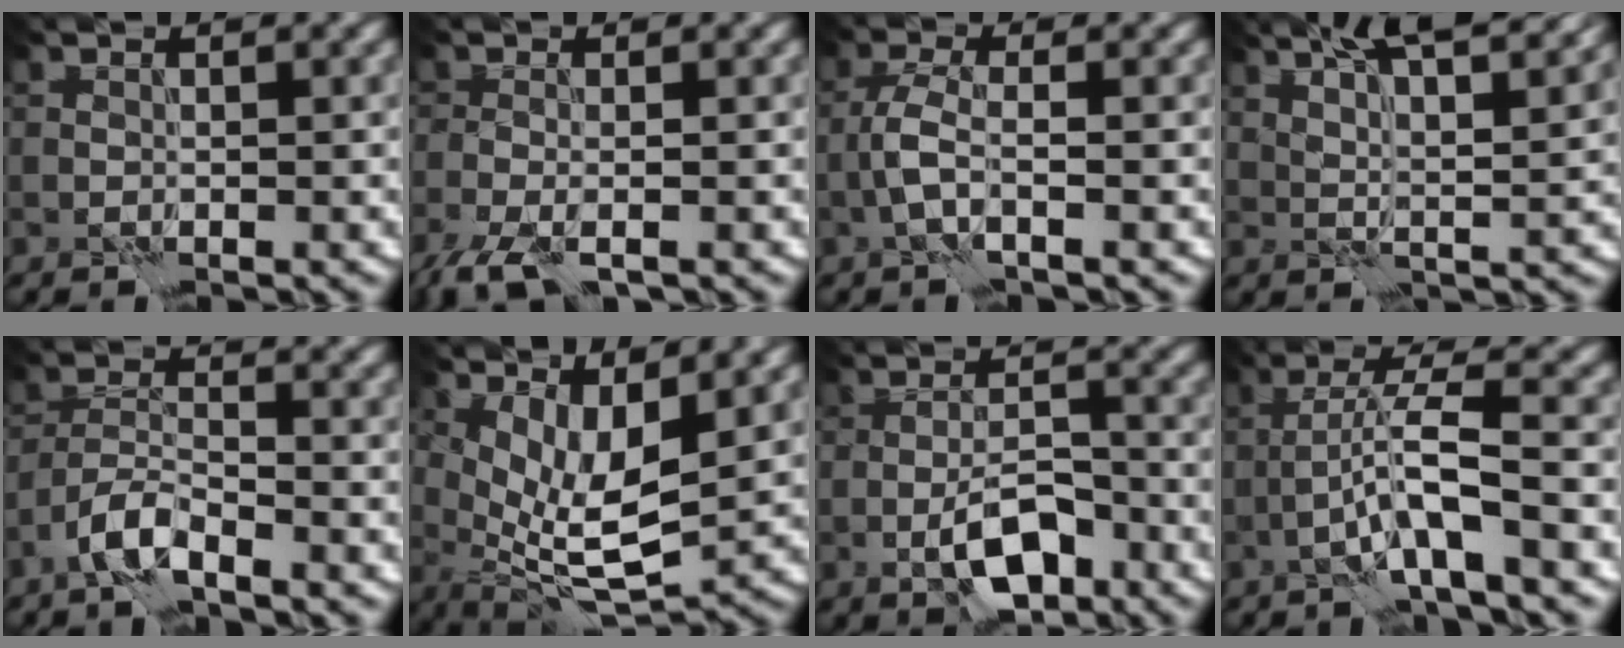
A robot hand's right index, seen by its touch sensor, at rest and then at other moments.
{"total": 4.0, "force": [-2.7, 1.1, 2.8], "torque": [-0.061, -0.012, -0.058]}
{"total": 2.8, "force": [-1.0, 0.8, 2.5], "torque": [-0.059, 0.005, -0.026]}
{"total": 10.7, "force": [7.3, 3.0, 7.2], "torque": [-0.086, 0.026, 0.076]}
{"total": 3.5, "force": [-2.5, 0.7, 2.3], "torque": [-0.048, 0.008, -0.056]}
{"total": 6.6, "force": [1.6, 2.4, 5.9], "torque": [-0.120, -0.014, 0.034]}
{"total": 5.2, "force": [-2.4, 2.1, 4.1], "torque": [-0.070, 0.003, -0.041]}
{"total": 5.1, "force": [-1.8, 0.4, 4.8], "torque": [-0.088, 0.019, -0.037]}